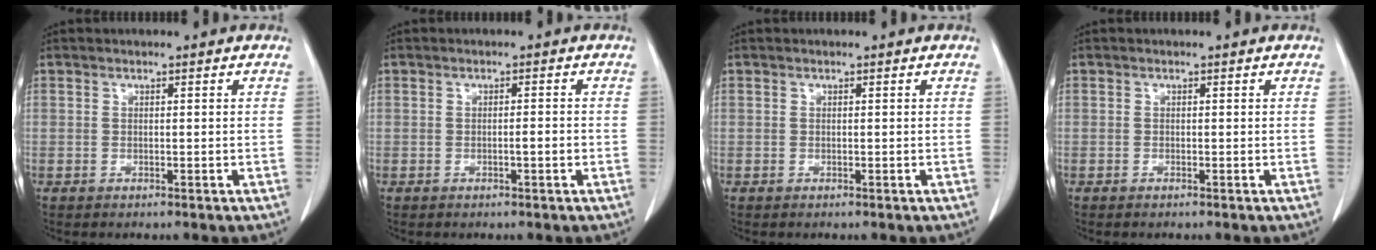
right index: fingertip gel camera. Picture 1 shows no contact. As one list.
[{"total": 1.4, "force": [-0.4, 0.1, 1.4], "torque": [-0.021, 0.000, -0.006]}, {"total": 0.0}, {"total": 0.0}]